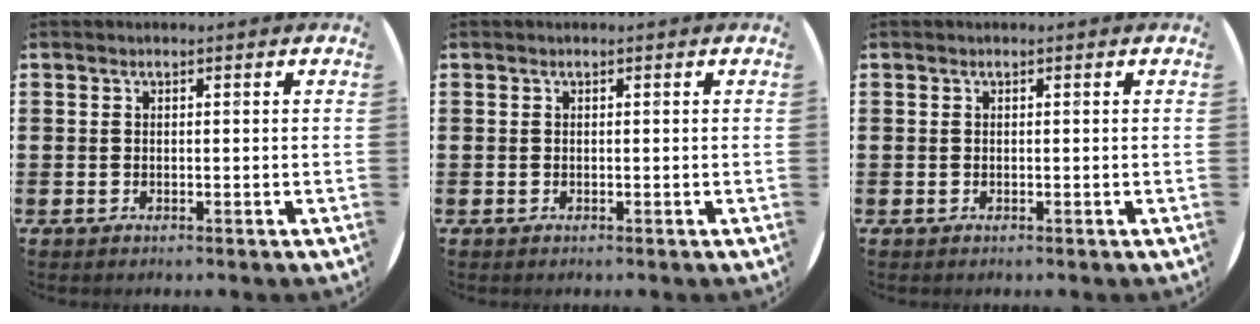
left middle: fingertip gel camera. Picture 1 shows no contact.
{"total": 0.0}
{"total": 0.0}